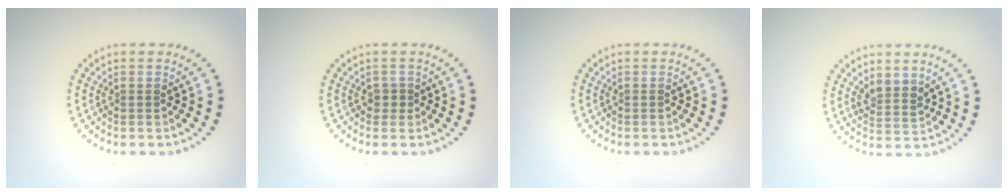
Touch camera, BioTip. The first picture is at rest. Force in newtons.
{"total": 1.0, "press": 0.8, "slide": 0.5}
{"total": 0.0}
{"total": 2.2, "press": 1.8, "slide": 1.2}